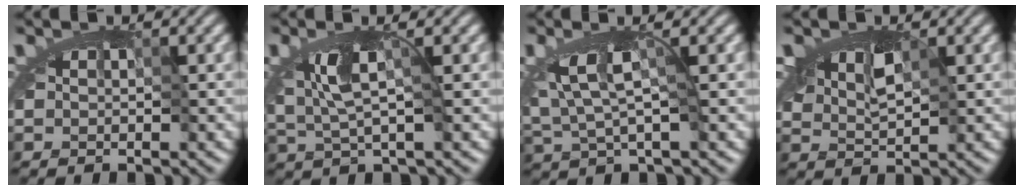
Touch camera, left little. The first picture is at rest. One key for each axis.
{"total": 2.4, "fx": -0.7, "fy": 0.5, "fz": 2.3, "tx": -0.041, "ty": -0.008, "tz": -0.012}
{"total": 2.3, "fx": -0.6, "fy": 0.4, "fz": 2.2, "tx": -0.045, "ty": -0.011, "tz": -0.011}
{"total": 2.4, "fx": 1.1, "fy": 1.4, "fz": 1.6, "tx": -0.024, "ty": 0.006, "tz": 0.016}